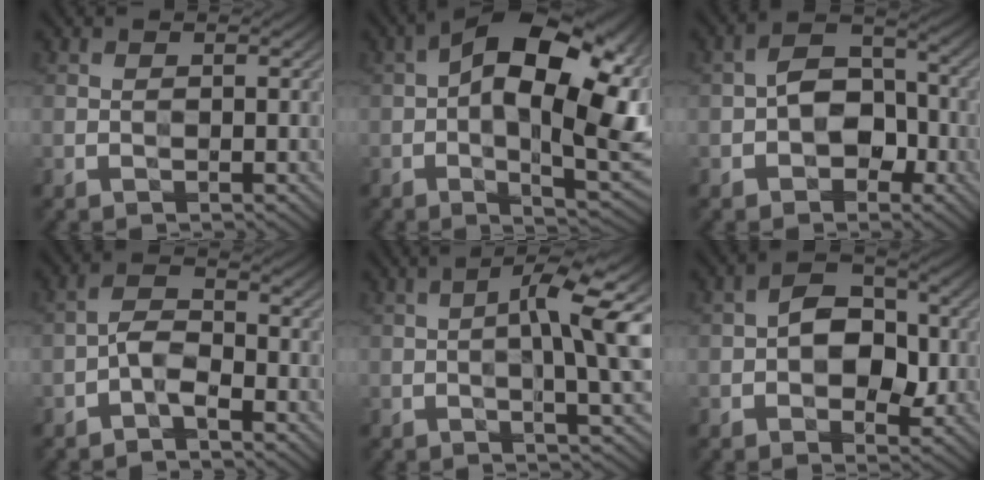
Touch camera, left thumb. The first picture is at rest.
{"total": 18.2, "force": [2.3, 8.5, 15.9], "torque": [-0.242, 0.015, 0.025]}
{"total": 6.4, "force": [-1.9, 4.3, 4.3], "torque": [-0.060, 0.010, -0.043]}
{"total": 3.5, "force": [-2.1, 1.3, 2.4], "torque": [-0.047, 0.011, -0.051]}
{"total": 7.4, "force": [0.5, 1.2, 7.2], "torque": [-0.119, 0.014, 0.004]}
{"total": 7.2, "force": [-0.5, 4.6, 5.5], "torque": [-0.076, 0.008, -0.019]}